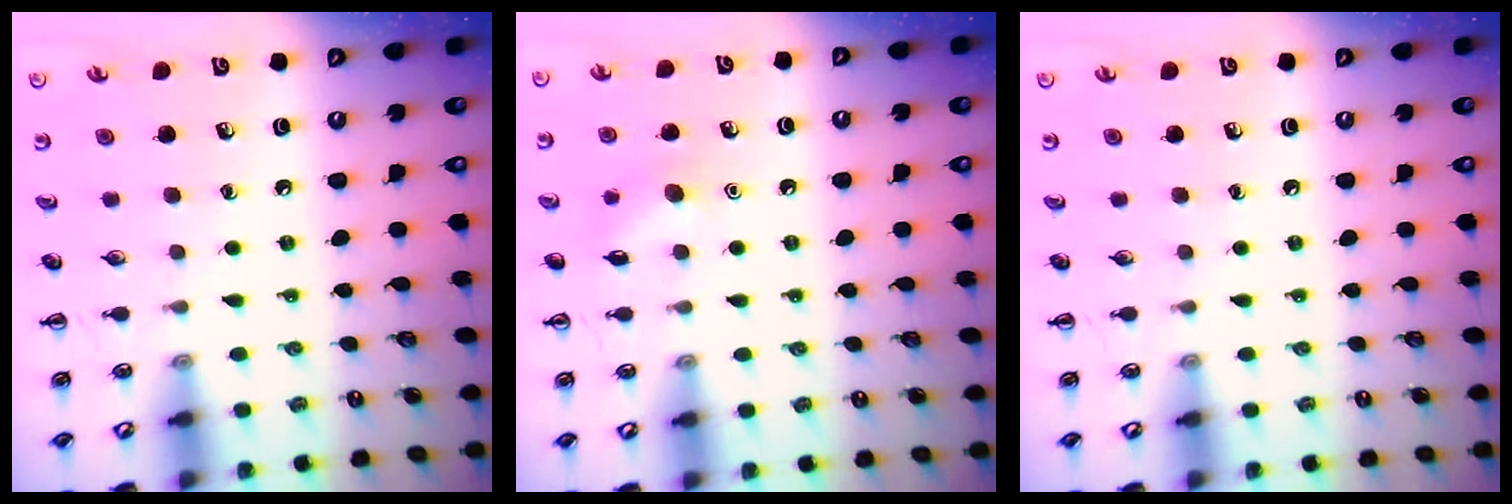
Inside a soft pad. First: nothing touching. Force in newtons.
{"total": 7.1, "press": 7.0, "slide": 1.5}
{"total": 0.0}